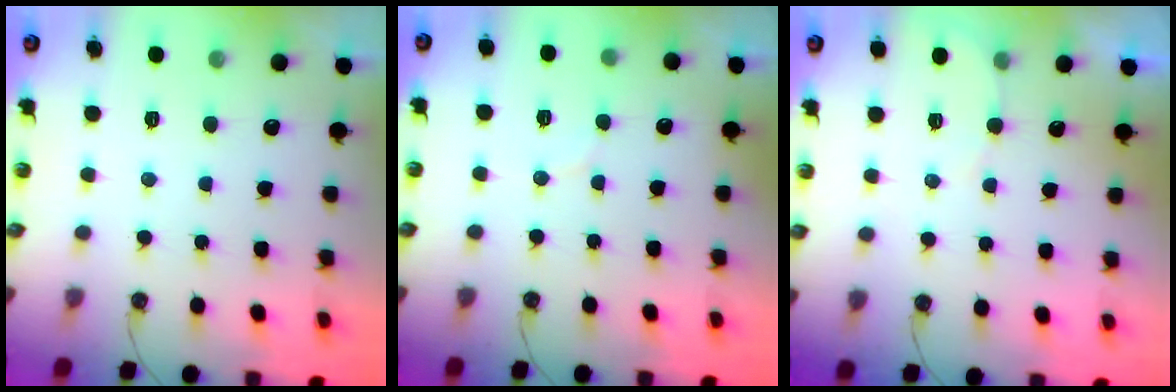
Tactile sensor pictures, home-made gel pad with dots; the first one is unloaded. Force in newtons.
{"total": 3.9, "press": 3.9, "slide": 0.6}
{"total": 2.8, "press": 2.8, "slide": 0.2}